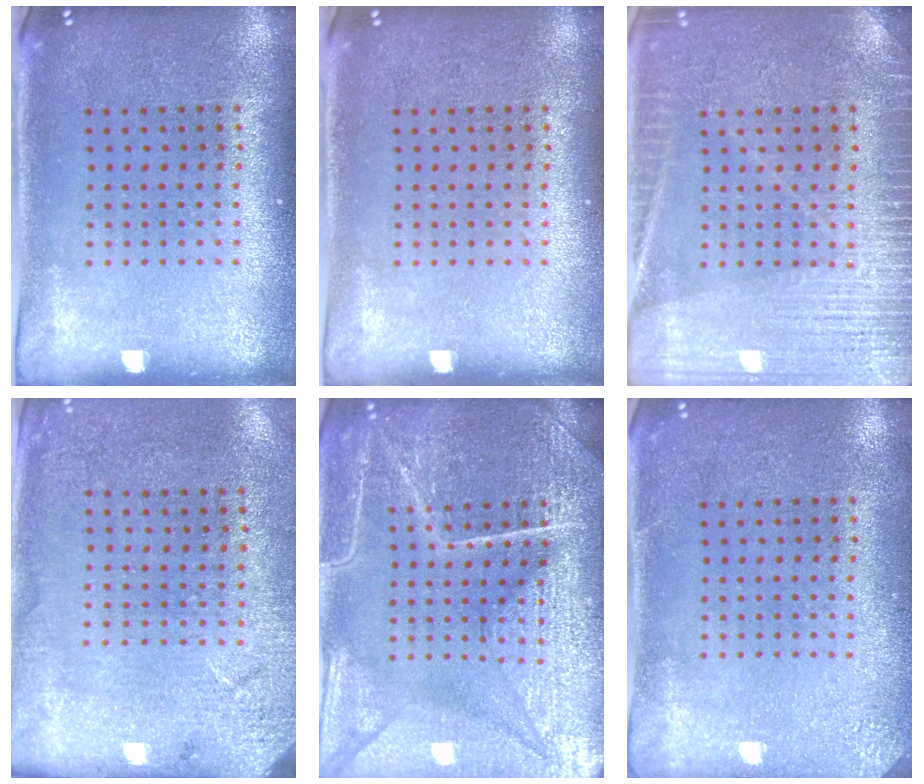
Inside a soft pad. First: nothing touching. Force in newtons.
{"total": 0.0}
{"total": 4.4, "press": 4.4, "slide": 0.6}
{"total": 2.6, "press": 2.3, "slide": 1.0}
{"total": 7.0, "press": 7.0, "slide": 0.8}
{"total": 2.4, "press": 2.4, "slide": 0.3}